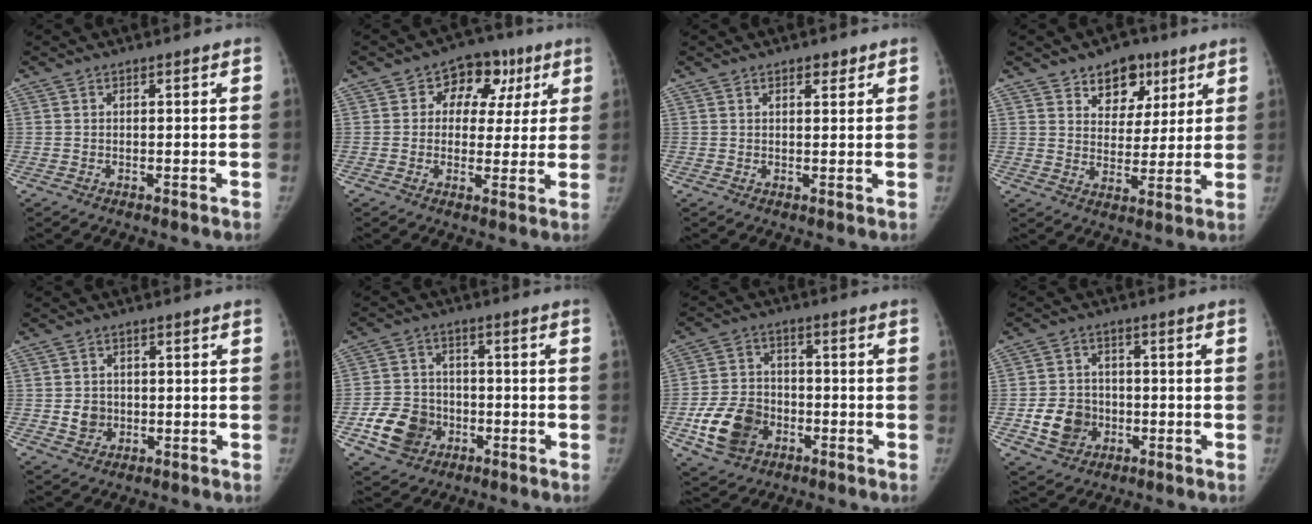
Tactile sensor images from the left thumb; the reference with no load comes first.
{"total": 10.2, "force": [3.4, 7.9, 5.5], "torque": [-0.018, 0.008, 0.040]}
{"total": 1.9, "force": [1.3, 0.9, 1.1], "torque": [-0.005, -0.006, 0.017]}
{"total": 9.6, "force": [5.6, 6.8, 3.9], "torque": [-0.016, -0.024, 0.086]}
{"total": 3.9, "force": [-0.5, 3.5, 1.6], "torque": [-0.010, 0.003, -0.004]}
{"total": 10.4, "force": [-4.0, 8.6, 4.3], "torque": [-0.057, 0.021, -0.066]}
{"total": 12.0, "force": [-4.5, 9.1, 6.4], "torque": [-0.103, 0.018, -0.078]}
{"total": 8.6, "force": [-2.4, 7.4, 3.8], "torque": [-0.043, 0.016, -0.037]}